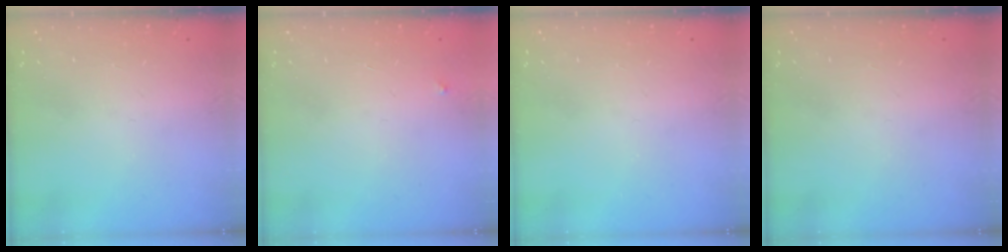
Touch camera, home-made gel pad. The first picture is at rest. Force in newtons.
{"total": 2.5, "press": 2.4, "slide": 0.4}
{"total": 0.0}
{"total": 0.0}